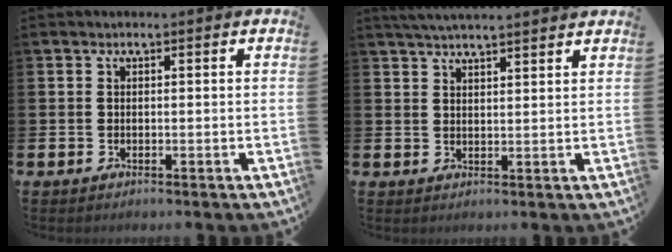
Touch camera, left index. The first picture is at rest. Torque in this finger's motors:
{"motor_torque": [0.28, -0.46, 0.61, 0.13]}